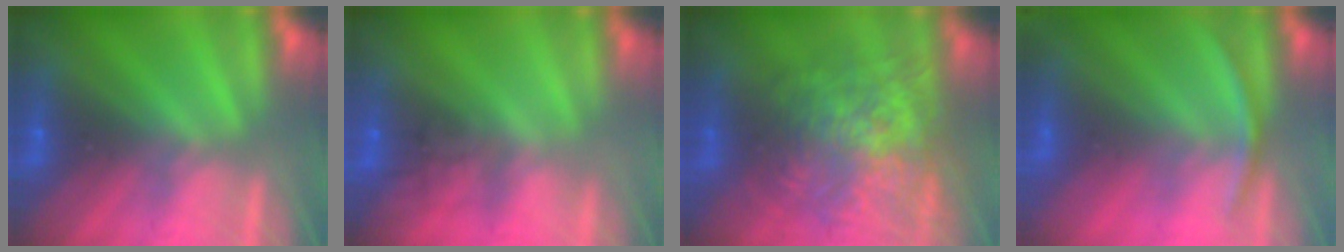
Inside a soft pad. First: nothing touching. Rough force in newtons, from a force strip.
{"total": 1.6}
{"total": 10.4}
{"total": 2.8}